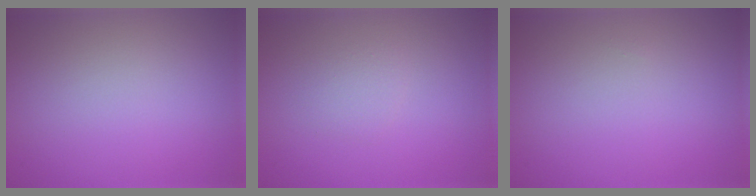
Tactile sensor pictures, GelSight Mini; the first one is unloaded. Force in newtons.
{"total": 1.0, "press": 1.0, "slide": 0.0}
{"total": 0.0}